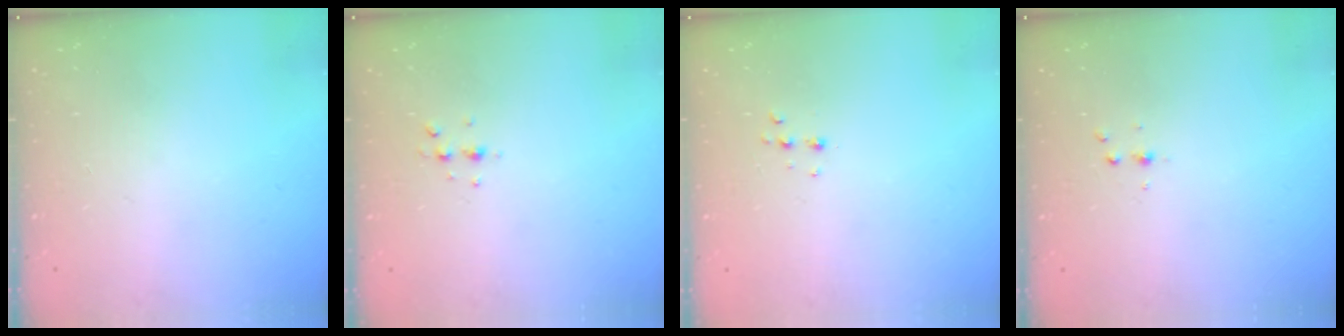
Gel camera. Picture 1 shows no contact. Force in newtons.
{"total": 3.6, "press": 3.5, "slide": 0.7}
{"total": 4.7, "press": 4.6, "slide": 0.8}
{"total": 3.2, "press": 3.1, "slide": 0.4}